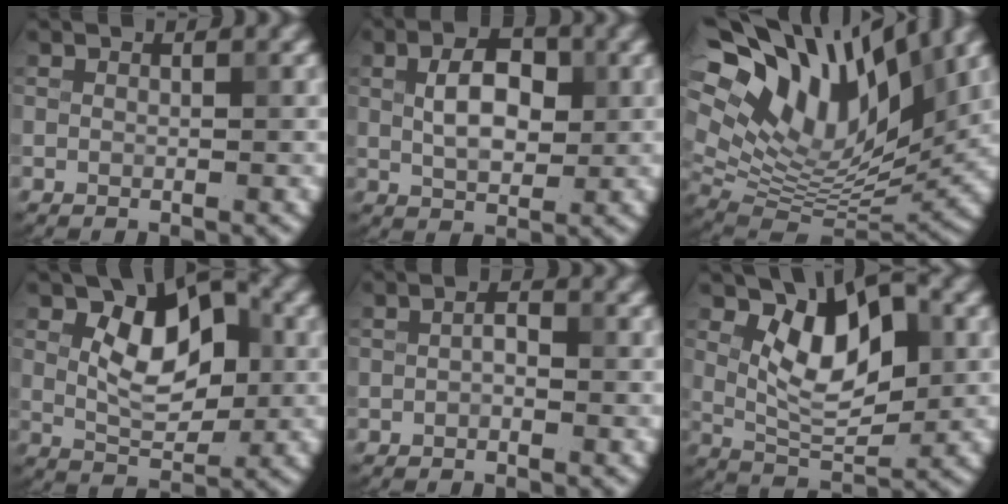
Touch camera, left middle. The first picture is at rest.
{"total": 4.5, "force": [0.8, 2.6, 3.6], "torque": [-0.068, 0.003, 0.012]}
{"total": 17.0, "force": [9.2, 8.1, 11.7], "torque": [-0.230, 0.037, 0.158]}
{"total": 6.6, "force": [1.4, 3.8, 5.2], "torque": [-0.089, 0.002, 0.025]}
{"total": 1.1, "force": [-0.3, 0.6, 0.9], "torque": [-0.017, 0.003, -0.006]}
{"total": 7.1, "force": [1.6, 3.6, 5.9], "torque": [-0.100, 0.000, 0.028]}